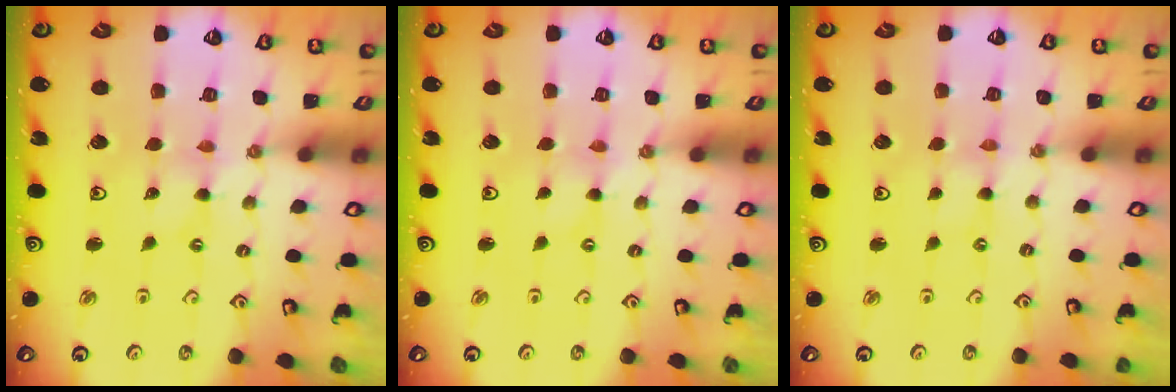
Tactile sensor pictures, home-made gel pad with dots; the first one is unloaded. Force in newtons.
{"total": 0.0}
{"total": 0.0}